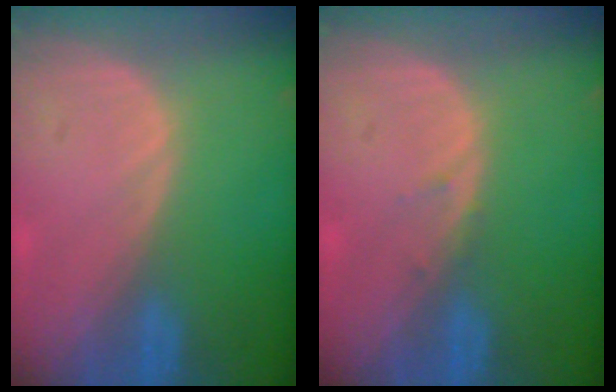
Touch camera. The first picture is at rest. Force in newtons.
{"total": 0.8, "press": 0.7, "slide": 0.3}